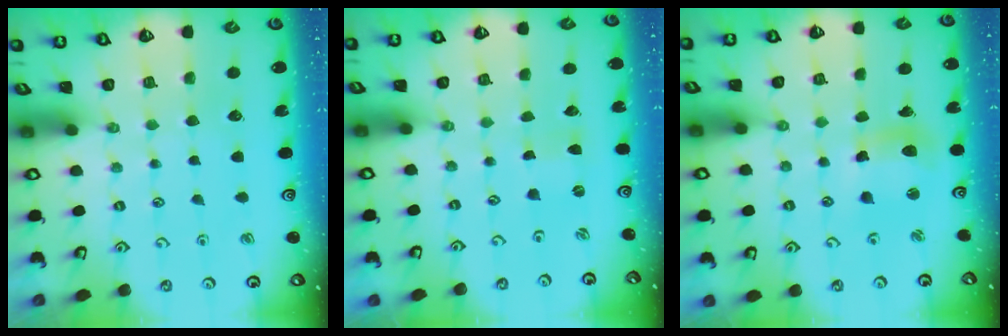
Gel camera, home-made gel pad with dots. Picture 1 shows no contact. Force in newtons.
{"total": 0.0}
{"total": 10.6, "press": 10.5, "slide": 1.5}